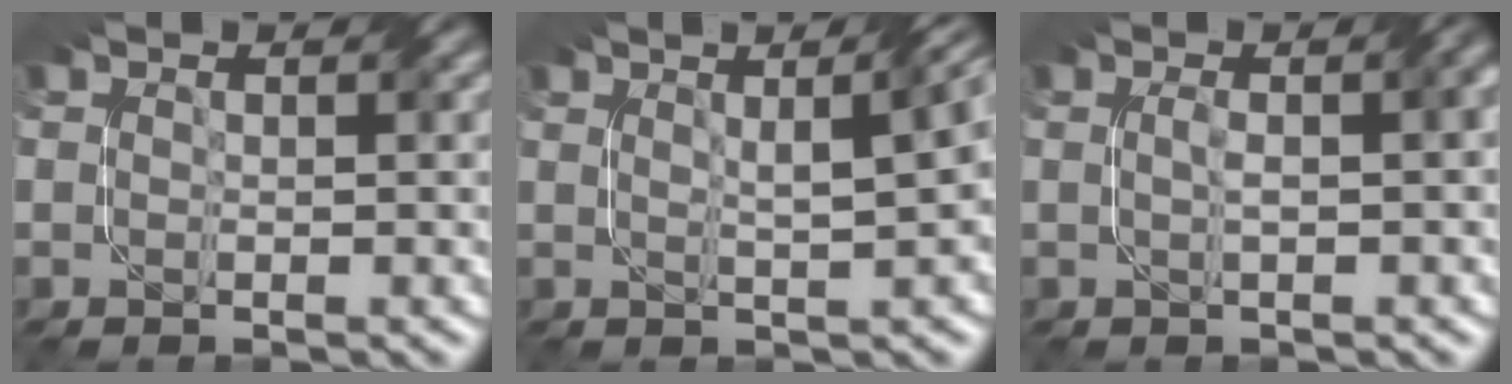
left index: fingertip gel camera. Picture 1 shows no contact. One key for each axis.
{"total": 7.1, "fx": 2.3, "fy": 2.5, "fz": 6.3, "tx": -0.031, "ty": 0.033, "tz": 0.018}
{"total": 3.1, "fx": 0.2, "fy": 1.0, "fz": 2.9, "tx": -0.032, "ty": 0.014, "tz": 0.001}